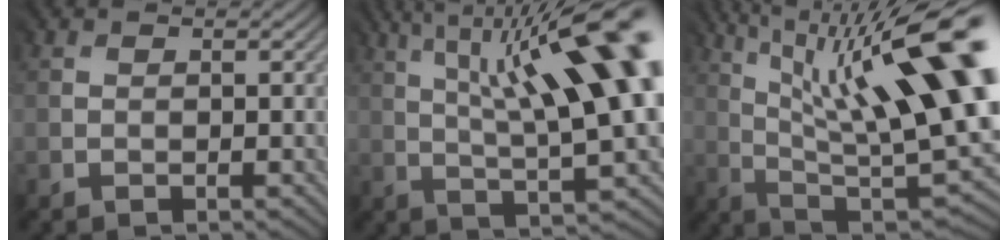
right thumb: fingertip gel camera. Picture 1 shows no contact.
{"total": 16.9, "force": [4.4, 4.3, 15.7], "torque": [-0.240, 0.030, 0.087]}
{"total": 19.2, "force": [5.4, 5.9, 17.5], "torque": [-0.254, 0.020, 0.101]}